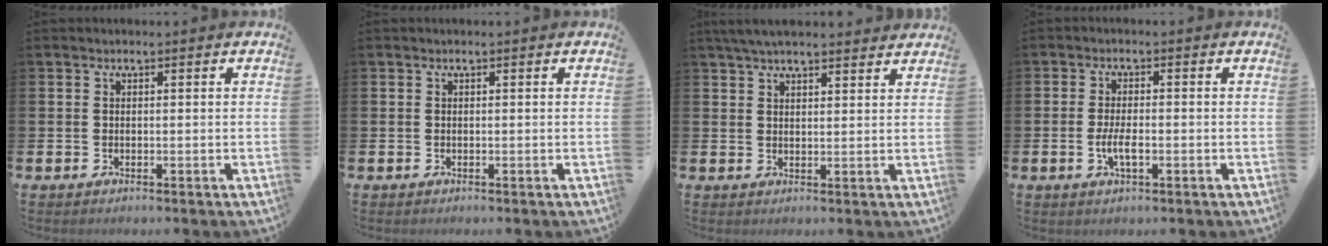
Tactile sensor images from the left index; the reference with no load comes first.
{"total": 0.0}
{"total": 4.3, "force": [4.0, 0.8, 1.5], "torque": [-0.038, -0.008, 0.074]}
{"total": 3.1, "force": [-0.8, 1.1, 2.8], "torque": [-0.053, -0.002, -0.019]}